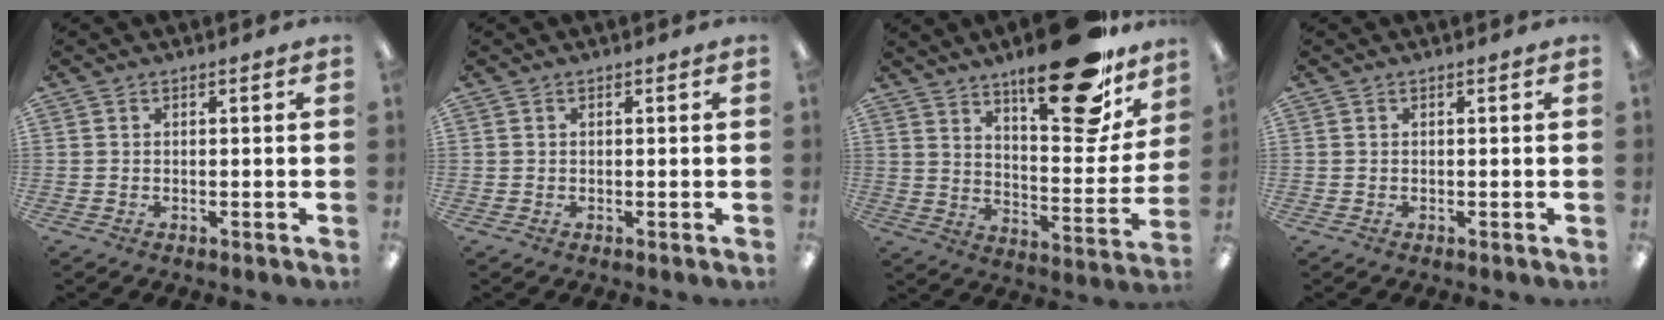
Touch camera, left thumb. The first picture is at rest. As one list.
[{"total": 0.0}, {"total": 23.6, "force": [16.8, 8.0, 14.5], "torque": [-0.194, -0.114, 0.273]}, {"total": 0.0}]